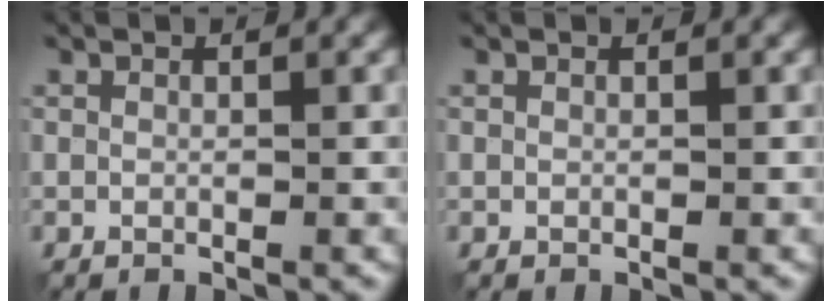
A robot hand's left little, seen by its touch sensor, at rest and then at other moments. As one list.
[{"total": 0.0}]